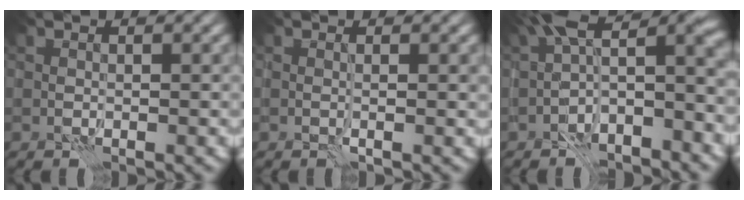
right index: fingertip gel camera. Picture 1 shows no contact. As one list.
[{"total": 0.9, "force": [-0.1, -0.1, 0.9], "torque": [-0.016, -0.004, -0.002]}, {"total": 8.6, "force": [-3.0, 3.2, 7.4], "torque": [-0.105, 0.024, -0.062]}]